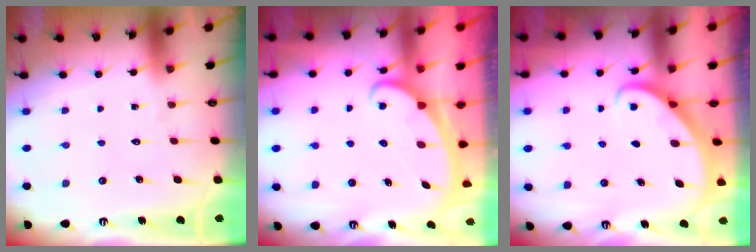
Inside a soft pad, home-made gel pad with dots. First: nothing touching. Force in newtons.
{"total": 2.3, "press": 2.3, "slide": 0.4}
{"total": 2.6, "press": 2.6, "slide": 0.2}